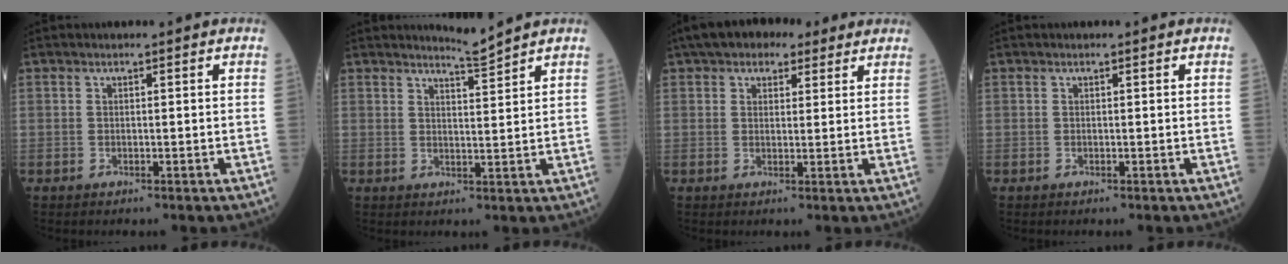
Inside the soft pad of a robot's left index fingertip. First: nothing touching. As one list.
[{"total": 2.2, "force": [2.0, -0.9, -0.2], "torque": [-0.008, -0.012, 0.040]}, {"total": 7.5, "force": [5.3, 3.8, 3.7], "torque": [-0.051, 0.038, 0.081]}, {"total": 0.0}]